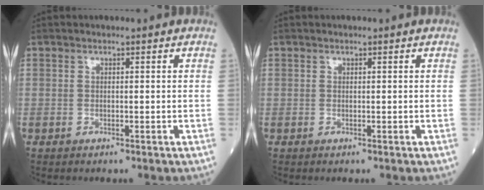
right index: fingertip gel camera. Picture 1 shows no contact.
{"total": 0.0}